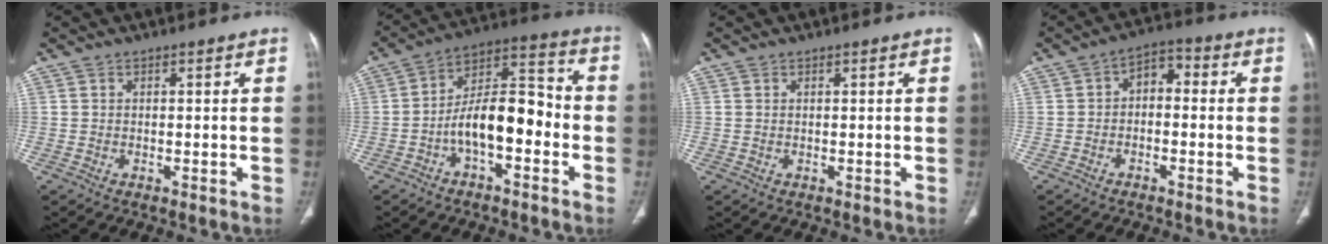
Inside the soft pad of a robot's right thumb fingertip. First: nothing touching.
{"total": 13.0, "force": [-3.9, 6.2, 10.8], "torque": [-0.164, 0.054, -0.072]}
{"total": 0.0}
{"total": 4.8, "force": [-0.7, 3.3, 3.4], "torque": [-0.035, 0.027, -0.027]}